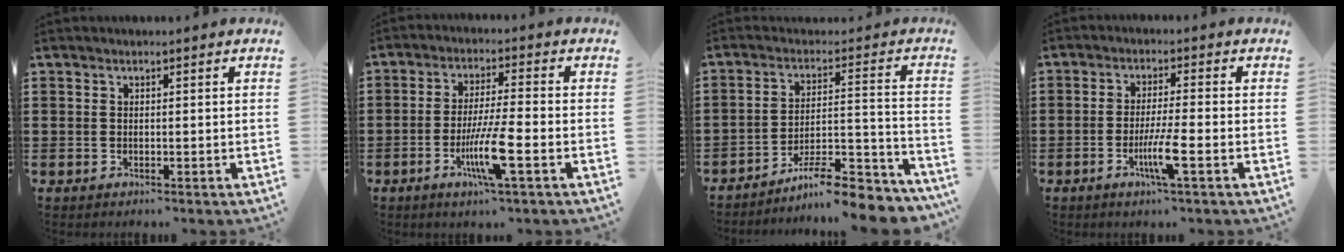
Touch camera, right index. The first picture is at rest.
{"total": 8.3, "force": [-3.2, 0.6, 7.6], "torque": [-0.148, -0.017, -0.060]}
{"total": 8.7, "force": [-7.2, 1.7, 4.6], "torque": [-0.064, 0.019, -0.128]}
{"total": 6.0, "force": [-2.3, 0.1, 5.6], "torque": [-0.105, -0.017, -0.042]}